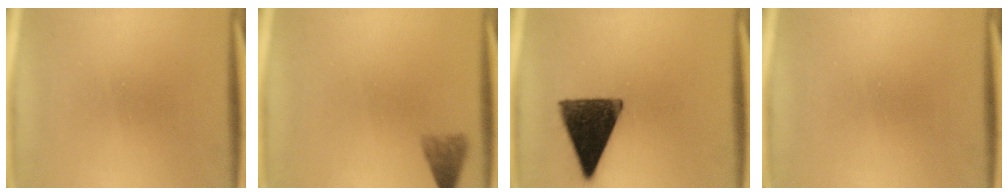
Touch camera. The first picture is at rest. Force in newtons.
{"total": 2.9}
{"total": 13.7}
{"total": 0.0}